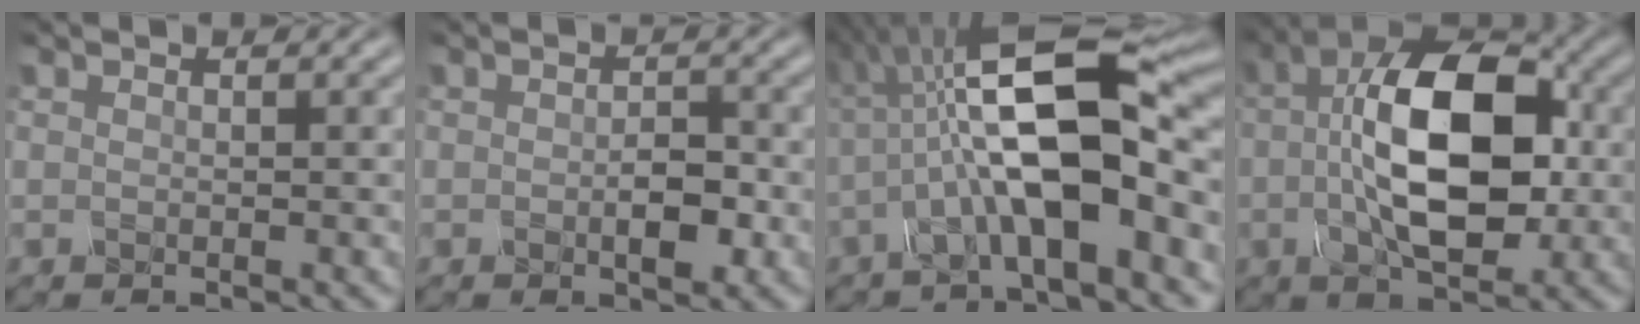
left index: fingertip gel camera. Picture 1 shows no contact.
{"total": 2.5, "force": [-0.8, 1.3, 2.0], "torque": [-0.033, -0.009, -0.013]}
{"total": 12.2, "force": [-1.2, 3.9, 11.5], "torque": [-0.193, 0.015, -0.028]}
{"total": 11.3, "force": [0.4, 5.9, 9.6], "torque": [-0.155, 0.011, -0.002]}